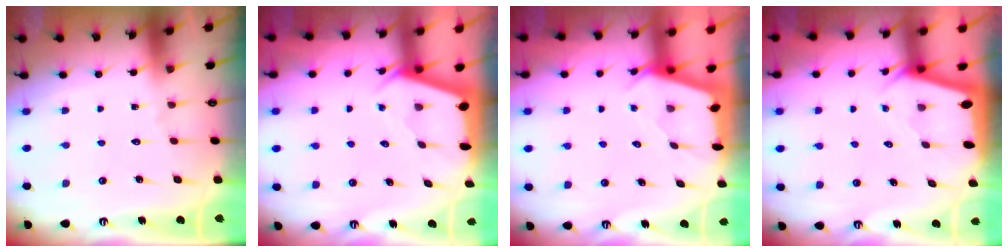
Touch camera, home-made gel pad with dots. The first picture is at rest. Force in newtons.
{"total": 2.4, "press": 2.4, "slide": 0.3}
{"total": 2.4, "press": 2.4, "slide": 0.3}
{"total": 2.1, "press": 2.1, "slide": 0.0}